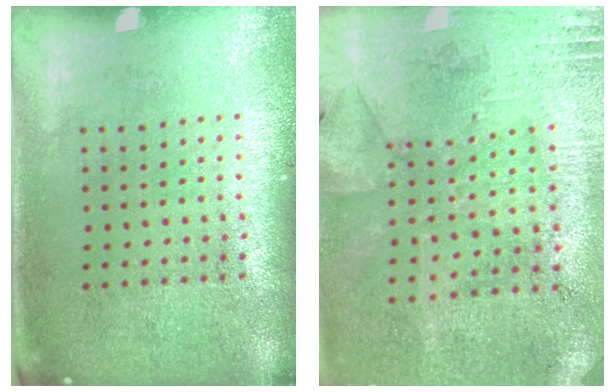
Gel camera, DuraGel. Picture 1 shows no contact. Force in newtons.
{"total": 2.7, "press": 2.3, "slide": 1.5}